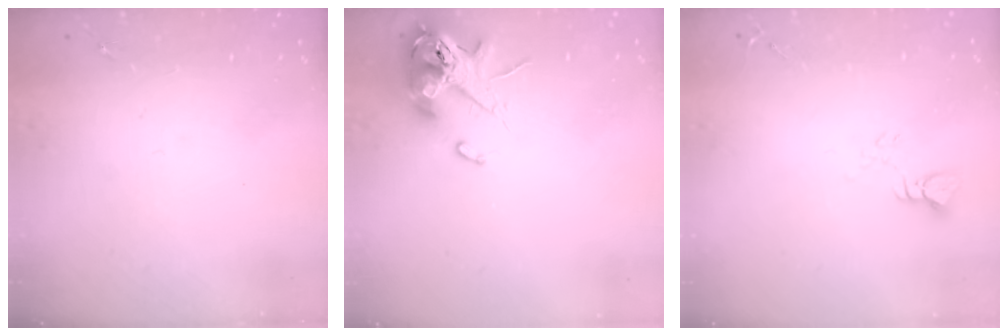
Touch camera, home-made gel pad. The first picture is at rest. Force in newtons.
{"total": 12.6, "press": 12.5, "slide": 2.0}
{"total": 2.8, "press": 2.8, "slide": 0.2}